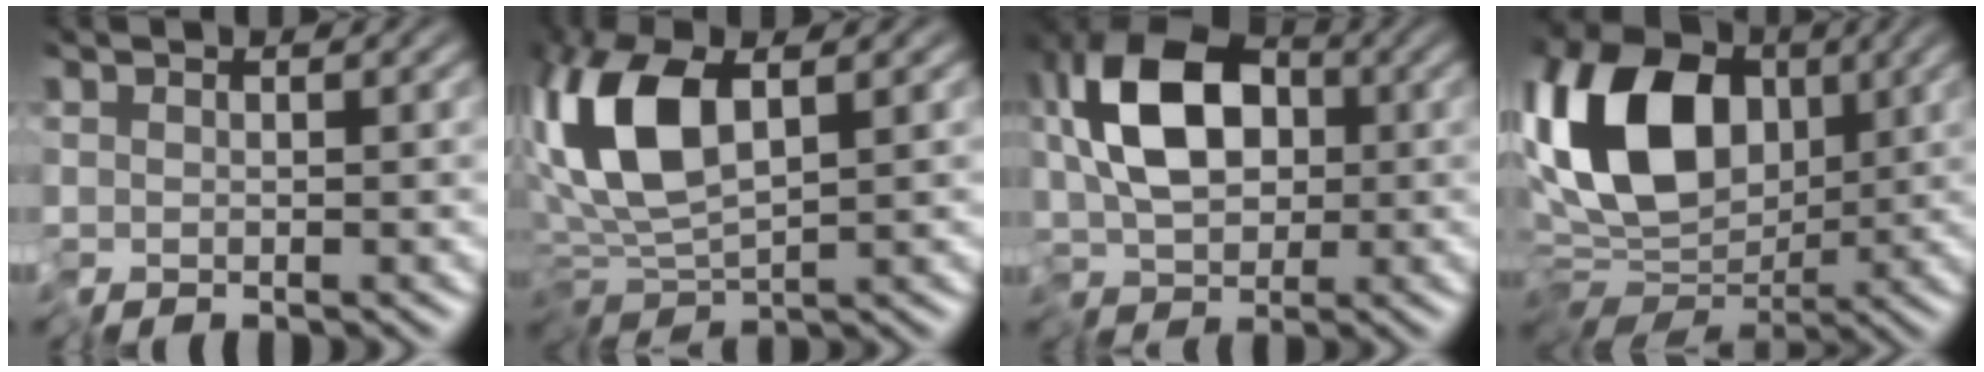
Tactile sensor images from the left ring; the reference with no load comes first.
{"total": 8.7, "force": [1.1, 3.8, 7.7], "torque": [-0.169, 0.010, 0.011]}
{"total": 9.7, "force": [0.5, 6.0, 7.6], "torque": [-0.141, 0.016, -0.007]}
{"total": 12.3, "force": [1.1, 8.1, 9.1], "torque": [-0.181, 0.006, 0.004]}